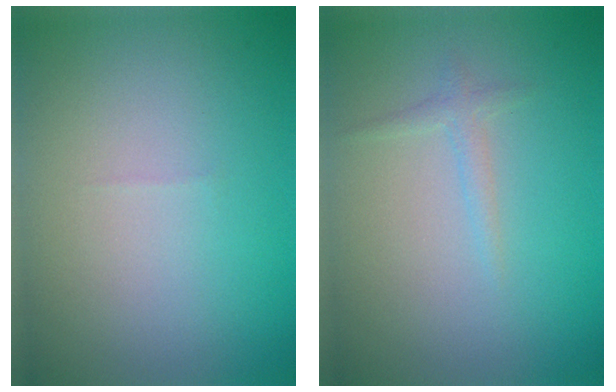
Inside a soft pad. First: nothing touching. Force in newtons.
{"total": 0.6, "press": 0.6, "slide": 0.1}